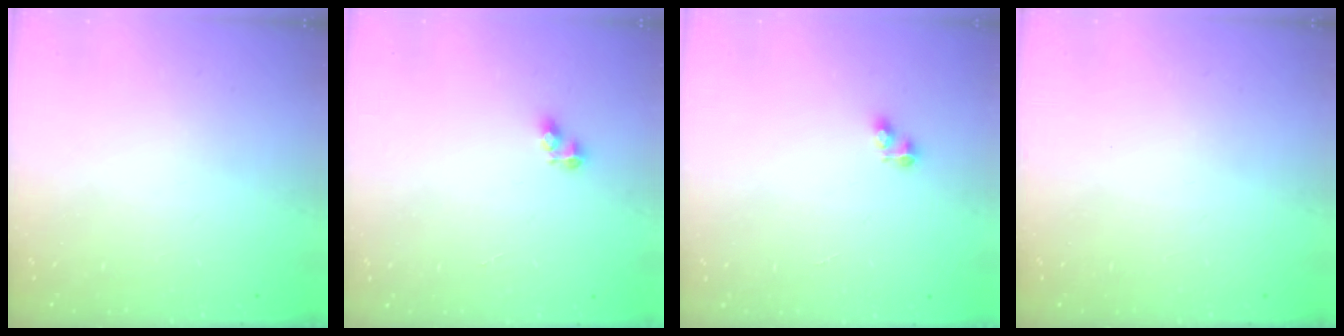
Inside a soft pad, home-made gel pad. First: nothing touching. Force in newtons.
{"total": 3.5, "press": 3.5, "slide": 0.4}
{"total": 2.8, "press": 2.8, "slide": 0.4}
{"total": 0.0}